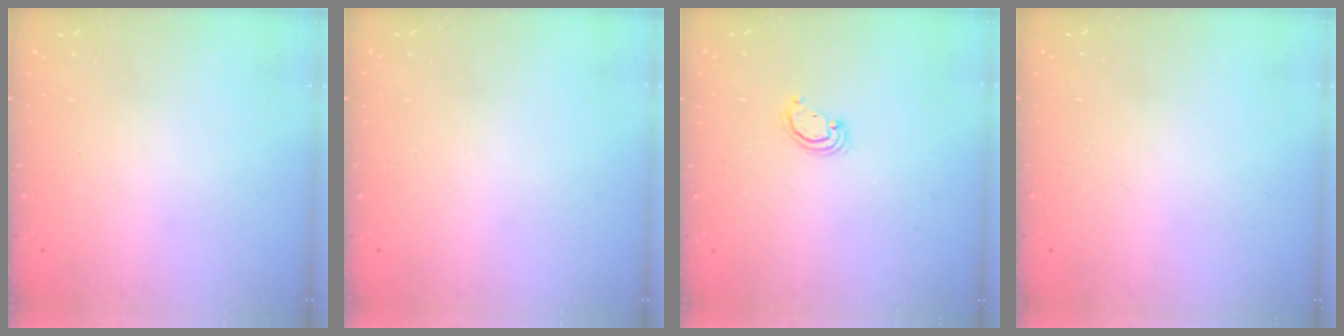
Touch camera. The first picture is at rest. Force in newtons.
{"total": 0.0}
{"total": 2.5, "press": 2.5, "slide": 0.2}
{"total": 0.0}